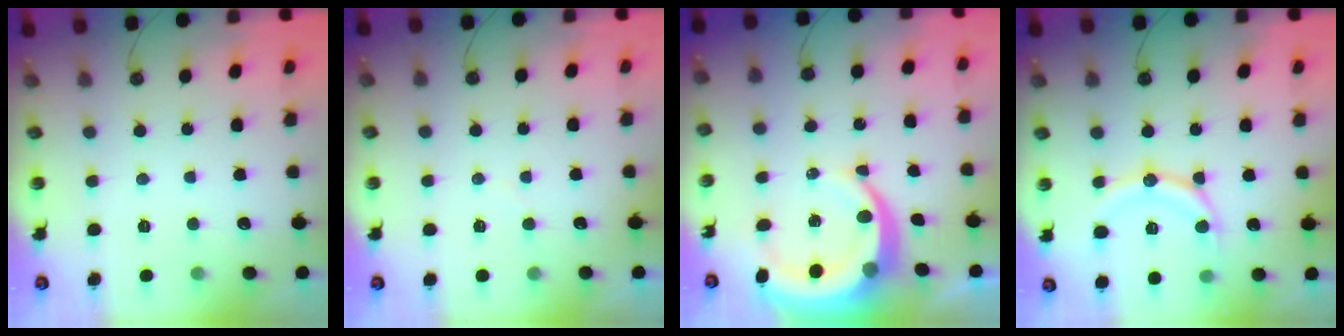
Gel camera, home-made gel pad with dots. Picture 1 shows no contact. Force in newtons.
{"total": 2.7, "press": 2.6, "slide": 0.3}
{"total": 11.1, "press": 11.1, "slide": 1.3}
{"total": 13.5, "press": 13.4, "slide": 1.5}